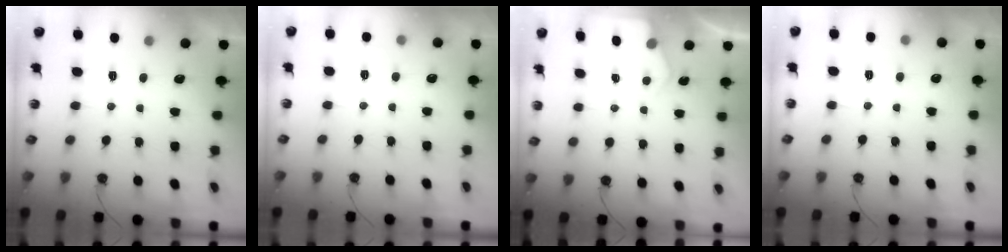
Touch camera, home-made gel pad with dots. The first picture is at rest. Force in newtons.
{"total": 3.5, "press": 3.5, "slide": 0.4}
{"total": 3.2, "press": 3.1, "slide": 0.5}
{"total": 3.8, "press": 3.8, "slide": 0.7}